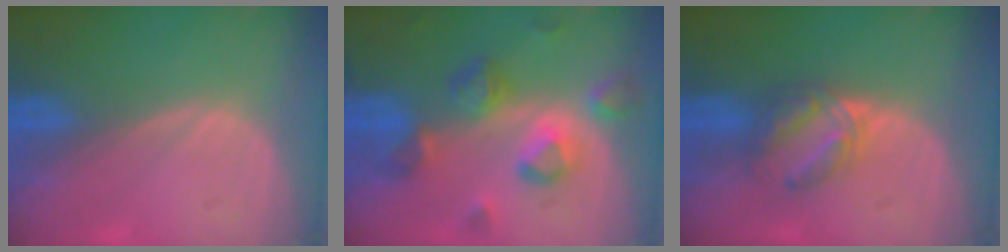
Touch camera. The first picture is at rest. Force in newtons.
{"total": 7.9, "press": 7.7, "slide": 2.0}
{"total": 6.1, "press": 5.3, "slide": 3.0}